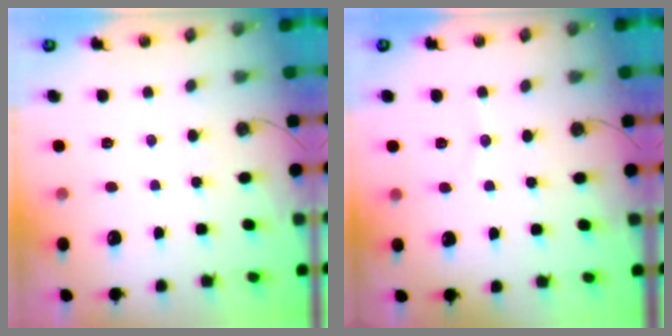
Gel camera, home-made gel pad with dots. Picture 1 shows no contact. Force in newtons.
{"total": 5.3, "press": 5.1, "slide": 1.4}